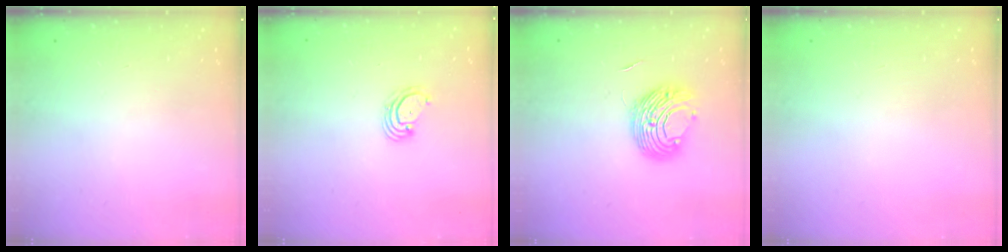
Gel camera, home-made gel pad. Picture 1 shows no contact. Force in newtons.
{"total": 2.8, "press": 2.8, "slide": 0.2}
{"total": 9.4, "press": 9.3, "slide": 1.0}
{"total": 0.0}